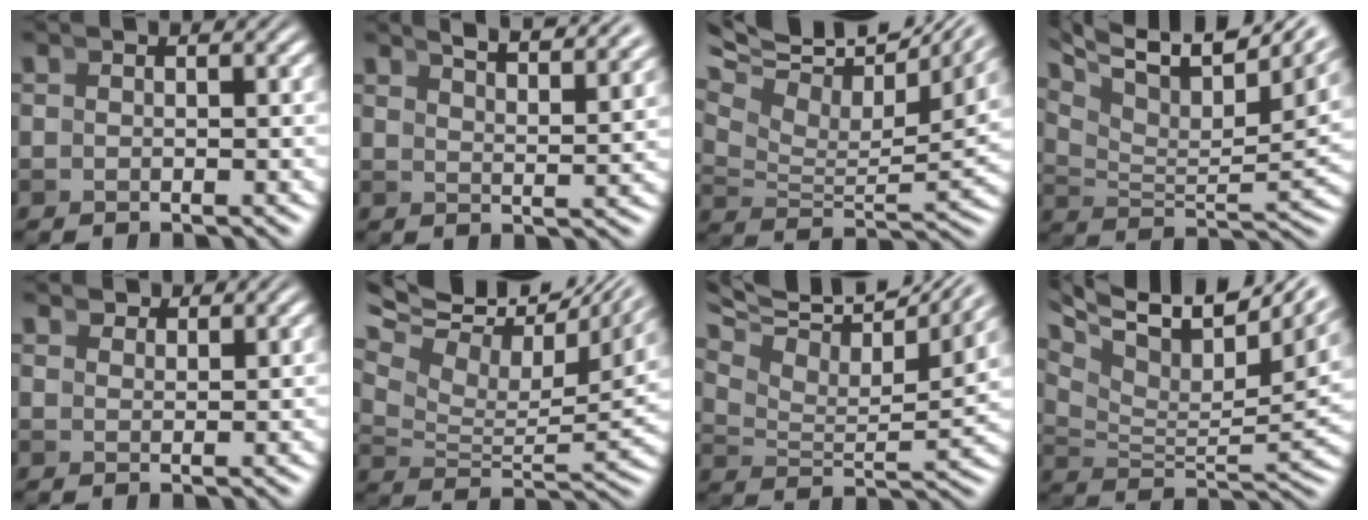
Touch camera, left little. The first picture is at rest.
{"total": 5.1, "force": [4.6, 0.2, 2.2], "torque": [-0.015, 0.012, 0.073]}
{"total": 11.3, "force": [6.4, 5.5, 7.5], "torque": [-0.112, 0.030, 0.085]}
{"total": 9.9, "force": [5.4, 4.7, 6.8], "torque": [-0.105, 0.016, 0.076]}
{"total": 2.5, "force": [2.5, -0.3, 0.2], "torque": [0.015, 0.008, 0.045]}
{"total": 12.6, "force": [7.8, 5.6, 8.1], "torque": [-0.121, 0.046, 0.100]}
{"total": 8.9, "force": [5.5, 4.3, 5.6], "torque": [-0.092, 0.013, 0.077]}
{"total": 10.7, "force": [5.3, 5.6, 7.5], "torque": [-0.113, 0.017, 0.071]}